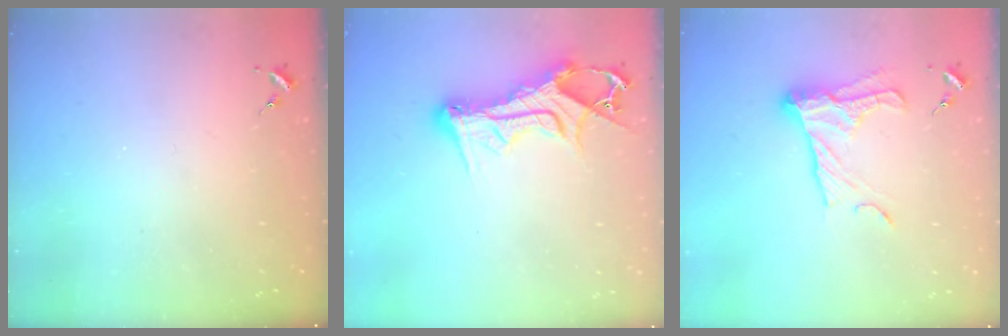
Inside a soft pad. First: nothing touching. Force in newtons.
{"total": 13.7, "press": 13.6, "slide": 1.6}
{"total": 14.9, "press": 14.8, "slide": 1.3}